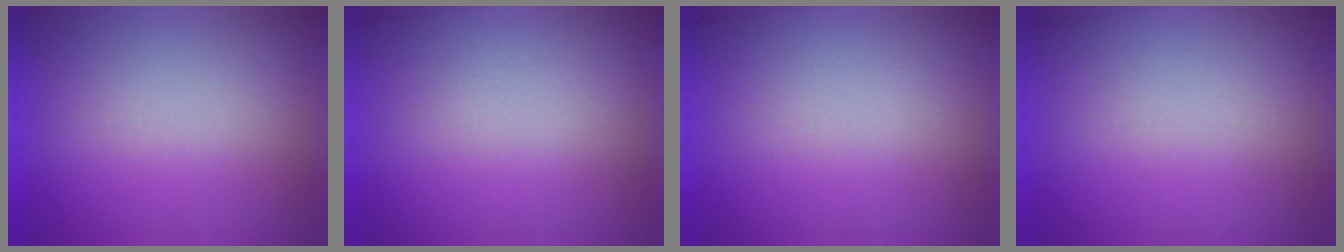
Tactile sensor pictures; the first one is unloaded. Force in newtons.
{"total": 3.0}
{"total": 2.9}
{"total": 3.2}